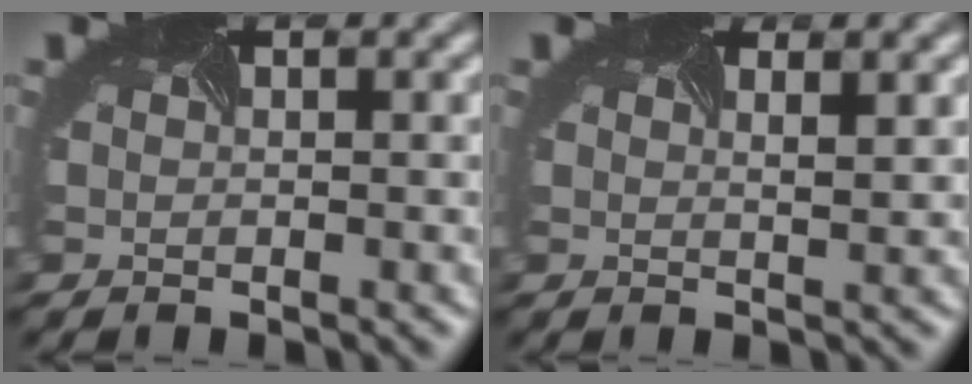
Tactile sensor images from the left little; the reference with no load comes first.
{"total": 2.0, "force": [1.2, 0.8, 1.4], "torque": [0.007, 0.011, -0.012]}